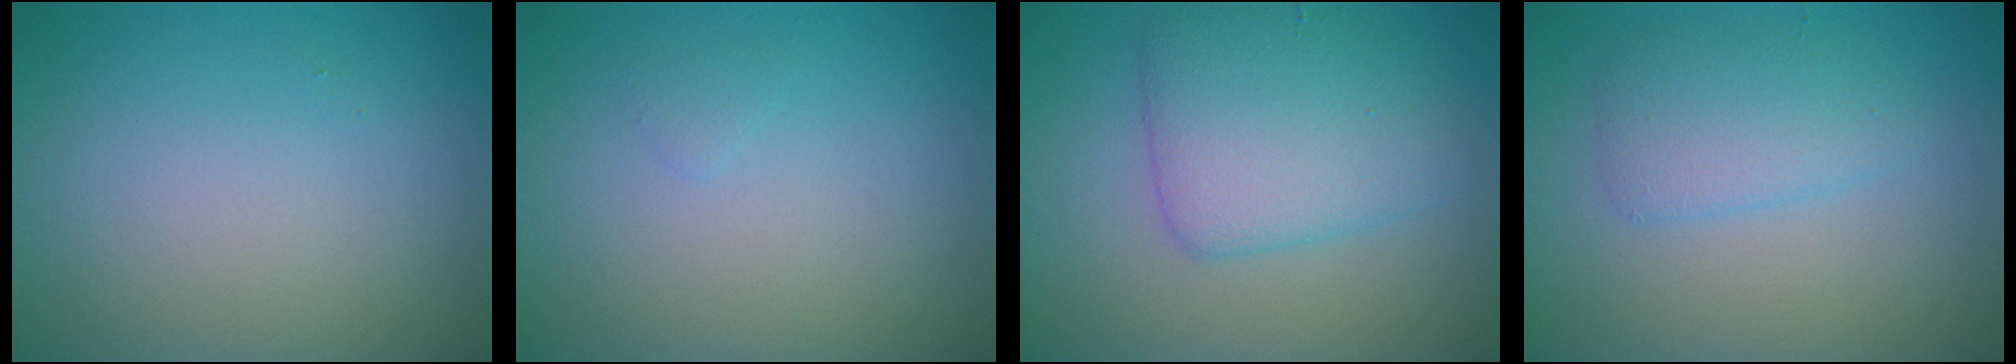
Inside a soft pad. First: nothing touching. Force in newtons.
{"total": 0.5, "press": 0.5, "slide": 0.1}
{"total": 5.4, "press": 5.4, "slide": 0.2}
{"total": 2.8, "press": 2.8, "slide": 0.1}